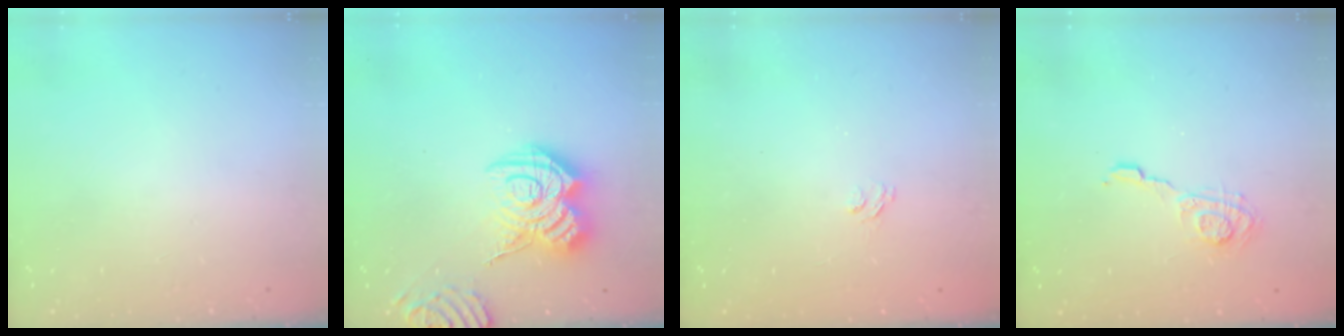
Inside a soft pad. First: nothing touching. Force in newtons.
{"total": 16.3, "press": 16.2, "slide": 1.5}
{"total": 2.1, "press": 1.6, "slide": 1.2}
{"total": 7.0, "press": 7.0, "slide": 0.3}